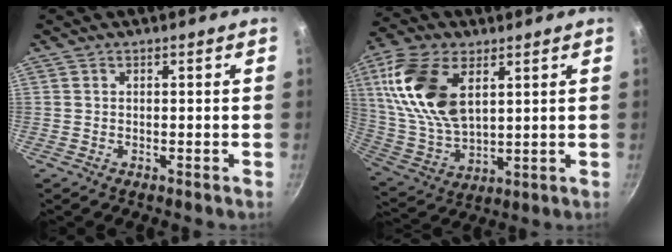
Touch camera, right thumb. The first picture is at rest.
{"total": 17.8, "force": [6.2, 10.0, 13.4], "torque": [-0.250, -0.018, 0.130]}